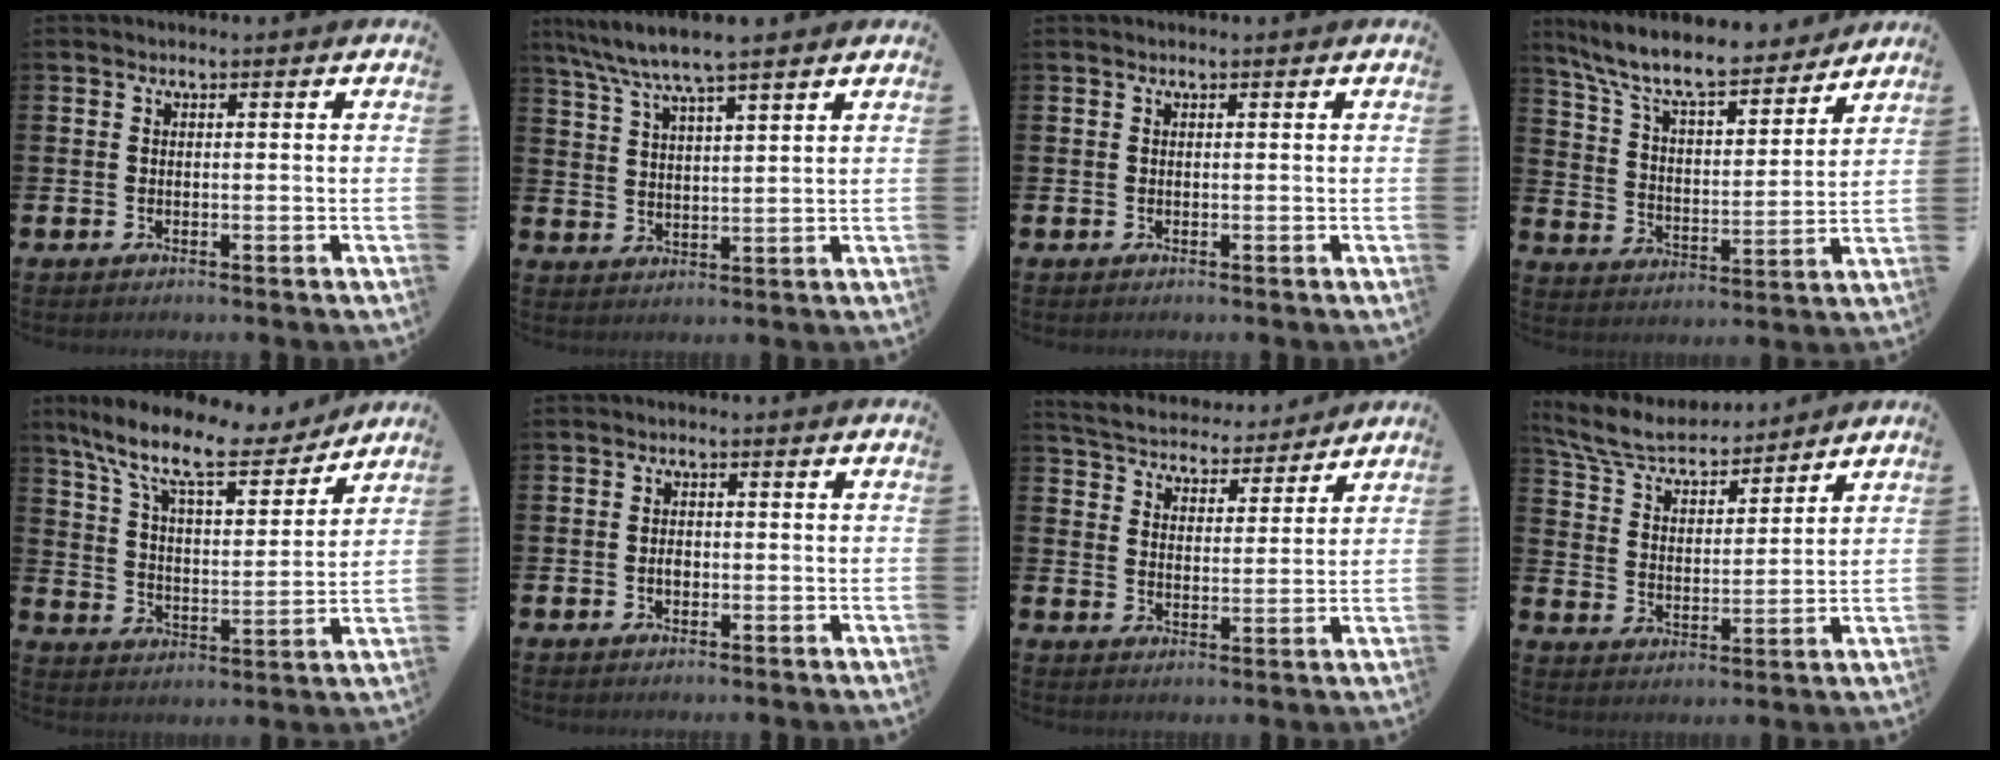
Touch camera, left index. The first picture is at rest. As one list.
[{"total": 6.7, "force": [6.1, 0.4, 2.9], "torque": [-0.078, -0.021, 0.109]}, {"total": 0.0}, {"total": 10.2, "force": [9.1, 2.1, 3.9], "torque": [-0.112, -0.060, 0.156]}, {"total": 12.1, "force": [9.9, 3.3, 6.1], "torque": [-0.144, -0.055, 0.167]}, {"total": 1.4, "force": [-0.3, 0.9, 1.0], "torque": [-0.011, 0.002, -0.009]}, {"total": 5.4, "force": [5.2, 1.2, 0.0], "torque": [-0.031, -0.040, 0.091]}, {"total": 7.3, "force": [6.8, 2.0, 2.1], "torque": [-0.076, -0.042, 0.119]}]